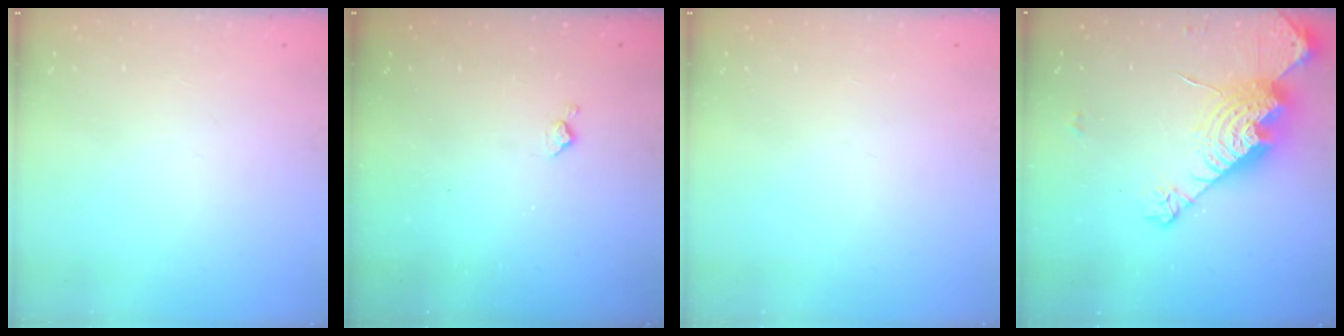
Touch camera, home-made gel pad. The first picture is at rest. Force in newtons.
{"total": 3.3, "press": 3.3, "slide": 0.6}
{"total": 0.0}
{"total": 17.5, "press": 17.4, "slide": 1.3}